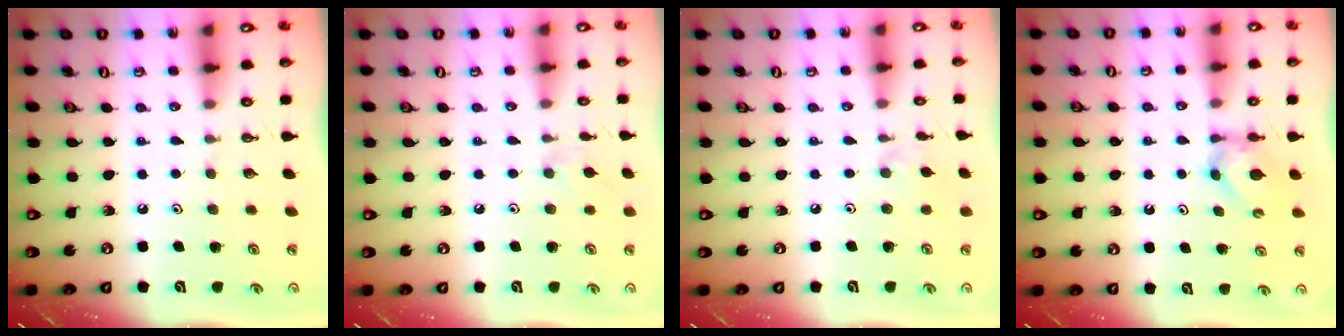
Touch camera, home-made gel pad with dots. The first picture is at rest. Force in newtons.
{"total": 4.6, "press": 4.6, "slide": 0.7}
{"total": 2.4, "press": 2.4, "slide": 0.4}
{"total": 3.9, "press": 3.8, "slide": 0.8}